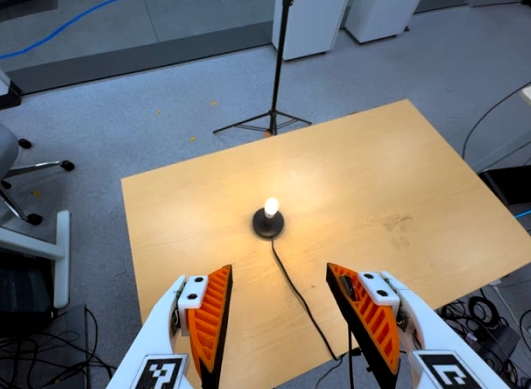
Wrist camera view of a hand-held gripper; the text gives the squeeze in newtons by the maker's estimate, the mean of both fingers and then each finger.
{"total": 0.0}